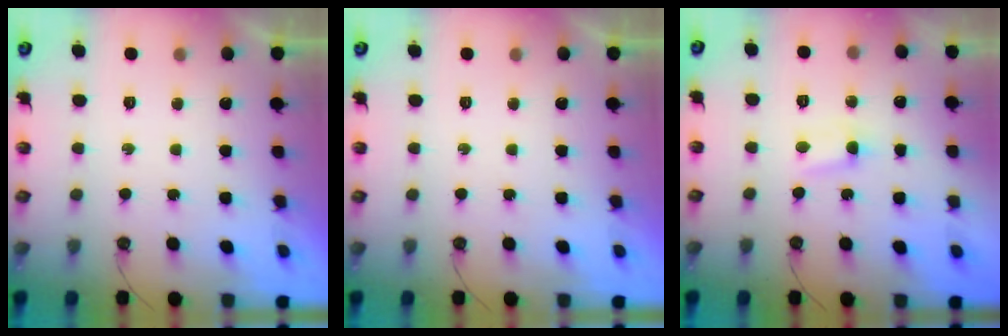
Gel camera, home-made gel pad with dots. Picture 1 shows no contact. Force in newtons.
{"total": 0.0}
{"total": 2.6, "press": 2.6, "slide": 0.4}